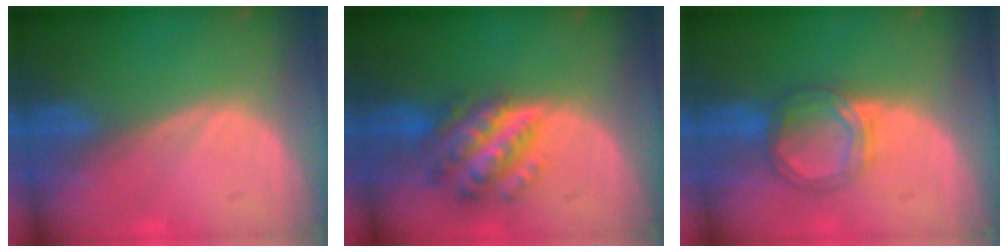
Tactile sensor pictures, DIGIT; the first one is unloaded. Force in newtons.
{"total": 7.7, "press": 7.7, "slide": 0.4}
{"total": 5.3, "press": 4.8, "slide": 2.2}